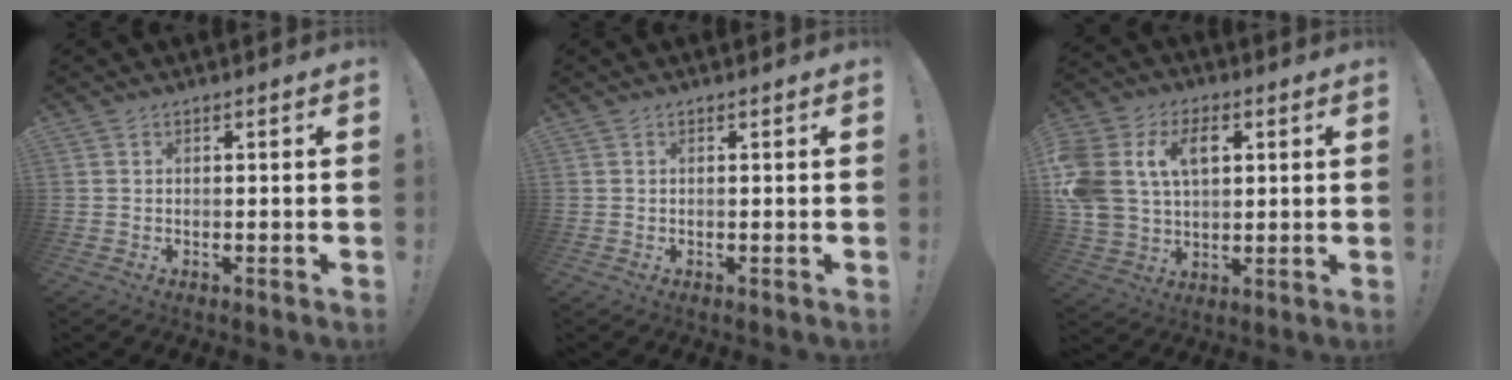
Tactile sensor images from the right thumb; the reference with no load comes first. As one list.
[{"total": 0.0}, {"total": 15.8, "force": [5.0, 11.7, 9.4], "torque": [-0.191, -0.009, 0.096]}]